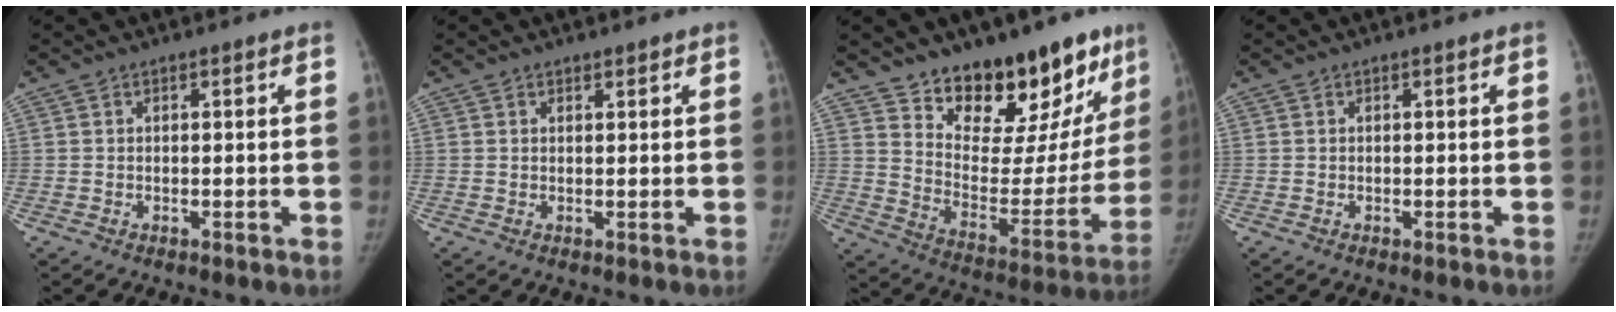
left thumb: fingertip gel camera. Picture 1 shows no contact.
{"total": 1.0, "force": [0.8, 0.4, 0.2], "torque": [0.002, -0.006, 0.011]}
{"total": 23.1, "force": [16.4, 10.3, 12.5], "torque": [-0.130, -0.104, 0.252]}
{"total": 0.0}